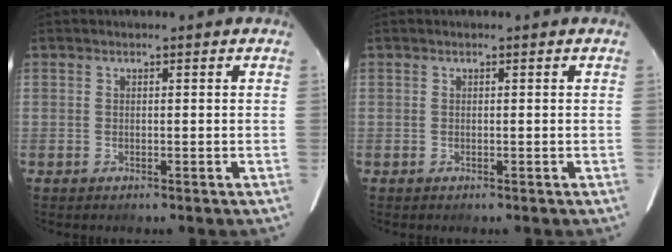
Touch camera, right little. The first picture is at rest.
{"total": 0.0}